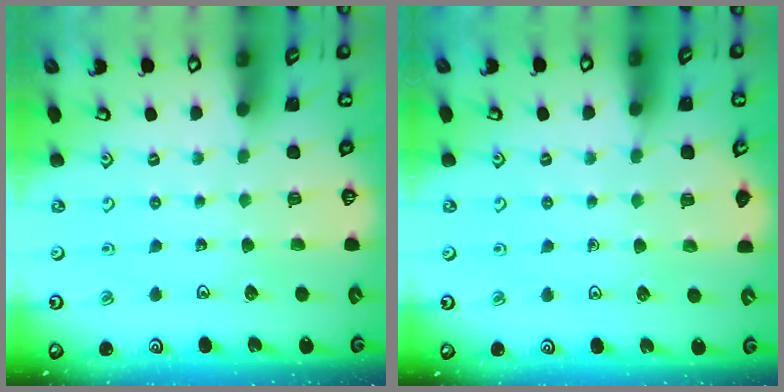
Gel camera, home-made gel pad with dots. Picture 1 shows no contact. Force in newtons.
{"total": 4.8, "press": 4.3, "slide": 2.2}